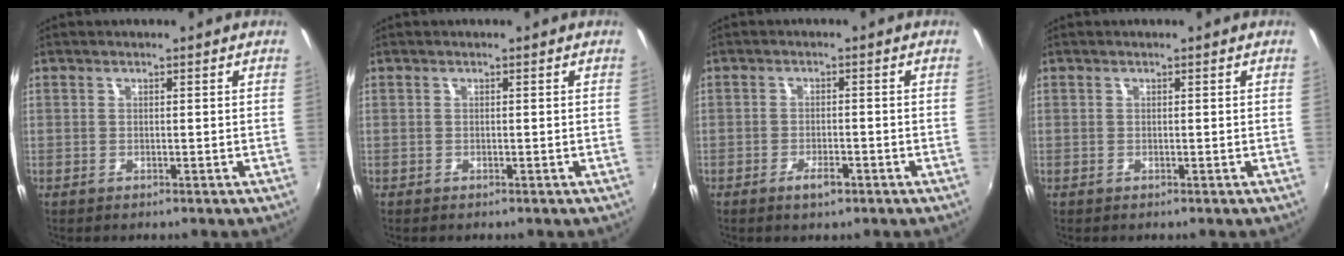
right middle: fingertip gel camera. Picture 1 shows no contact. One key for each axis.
{"total": 0.0}
{"total": 3.0, "fx": -1.9, "fy": 1.0, "fz": 2.0, "tx": -0.045, "ty": -0.003, "tz": -0.034}
{"total": 0.0}